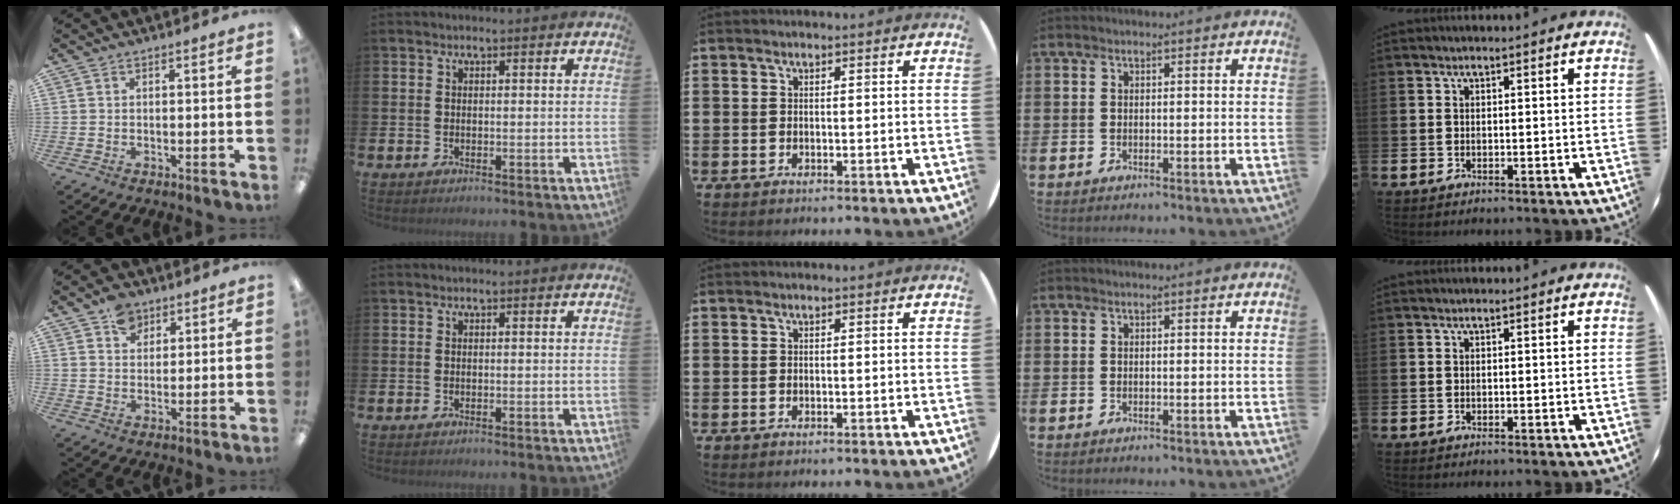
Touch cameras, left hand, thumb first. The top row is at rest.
{"thumb": {"total": 5.8, "force": [3.8, 4.0, 1.8], "torque": [-0.025, -0.008, 0.069]}}